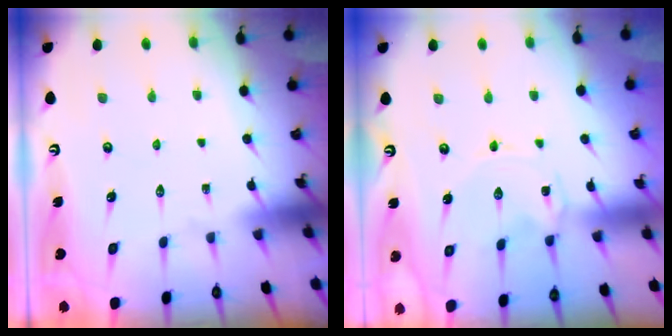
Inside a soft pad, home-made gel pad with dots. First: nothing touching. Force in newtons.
{"total": 0.7, "press": 0.7, "slide": 0.1}